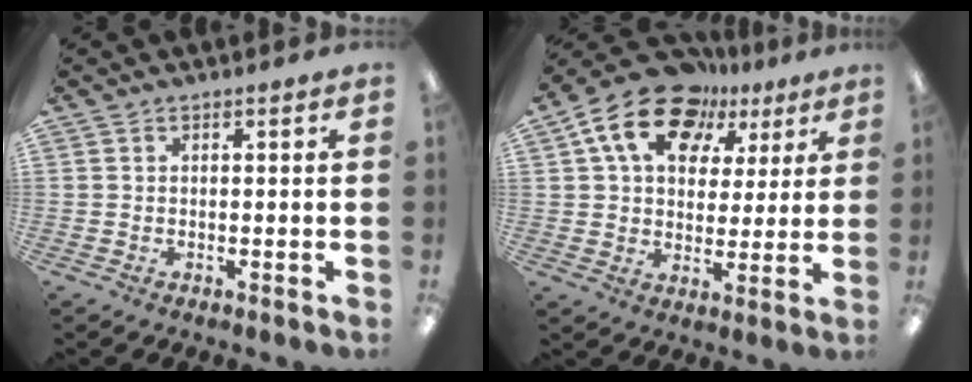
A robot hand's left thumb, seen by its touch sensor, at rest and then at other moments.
{"total": 16.8, "force": [9.3, 11.1, 8.5], "torque": [-0.158, -0.037, 0.170]}